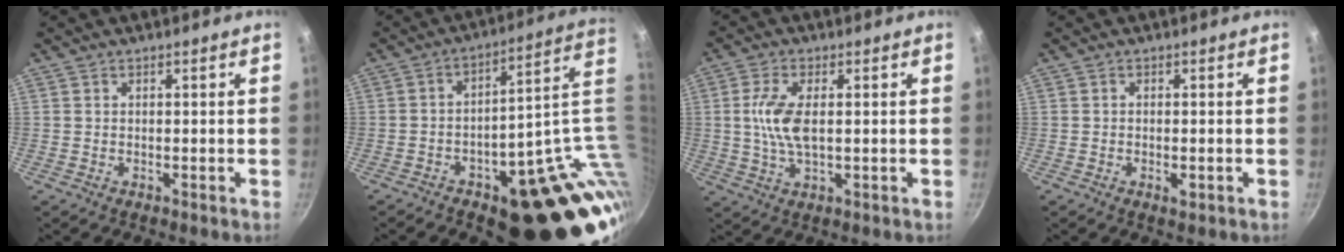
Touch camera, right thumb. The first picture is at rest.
{"total": 23.0, "force": [-3.3, 10.8, 20.0], "torque": [-0.155, 0.022, -0.025]}
{"total": 7.7, "force": [0.6, 3.4, 6.9], "torque": [-0.145, 0.002, 0.010]}
{"total": 1.6, "force": [-0.5, 0.7, 1.3], "torque": [-0.027, 0.000, -0.010]}